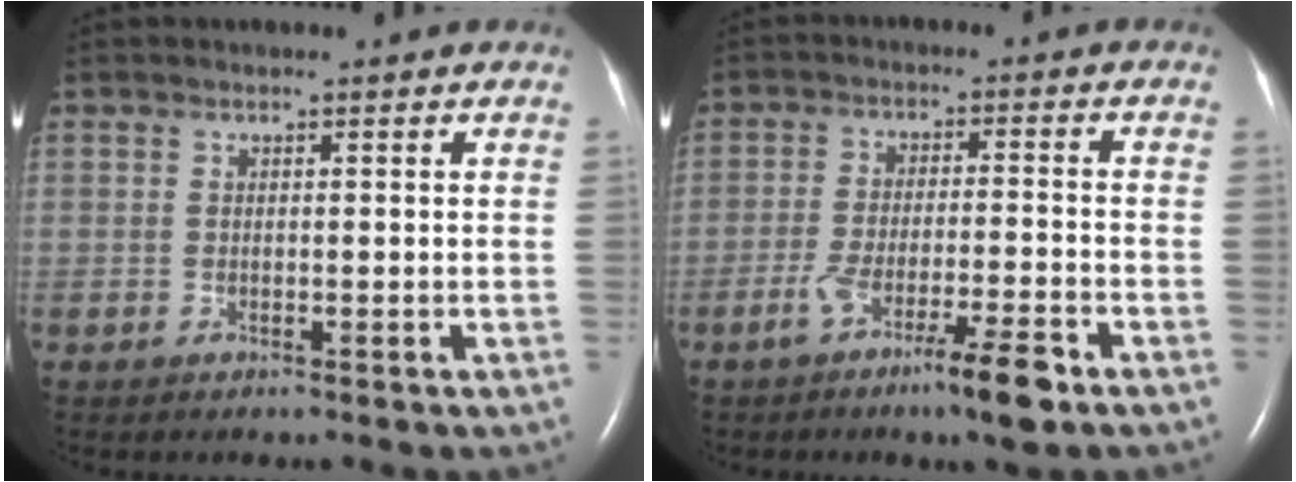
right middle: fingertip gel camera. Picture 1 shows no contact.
{"total": 8.0, "force": [-5.0, 0.3, 6.2], "torque": [-0.111, -0.008, -0.084]}